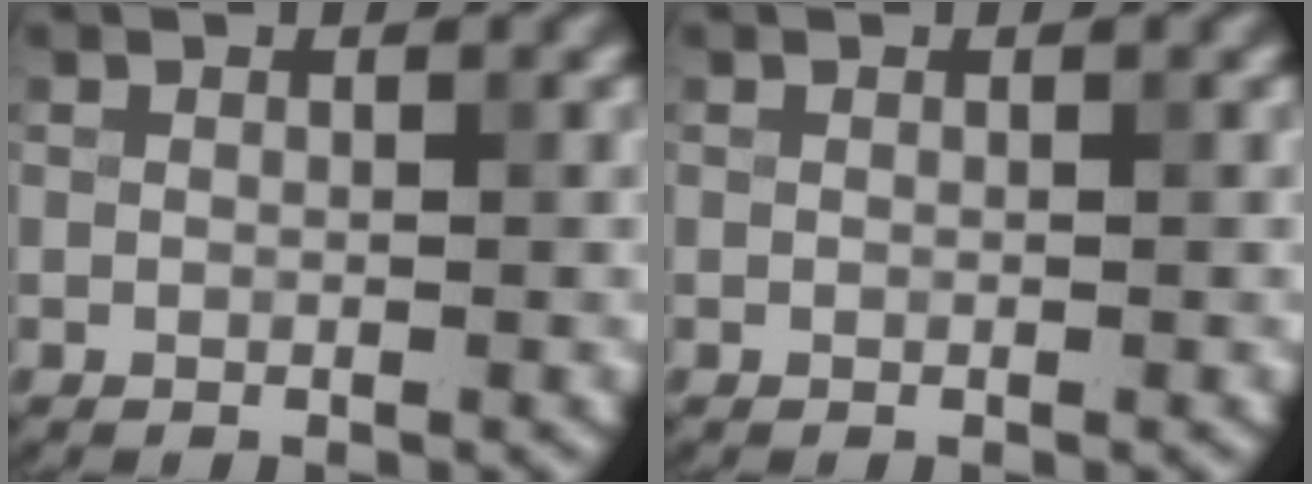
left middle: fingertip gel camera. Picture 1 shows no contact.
{"total": 0.0}